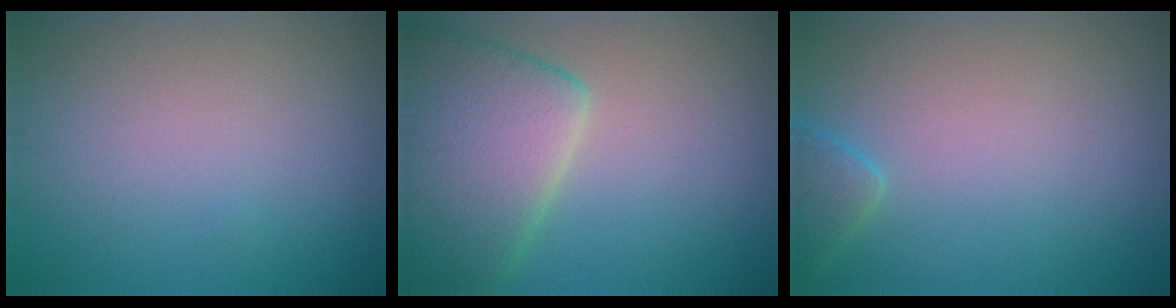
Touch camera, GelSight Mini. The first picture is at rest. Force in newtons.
{"total": 8.5, "press": 8.5, "slide": 0.4}
{"total": 1.9, "press": 1.9, "slide": 0.2}